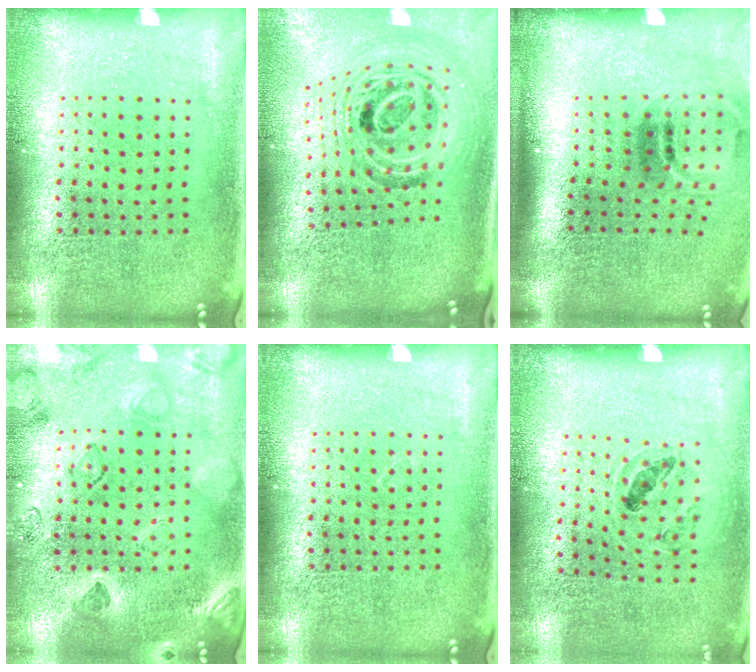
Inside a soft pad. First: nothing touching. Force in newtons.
{"total": 1.9, "press": 1.5, "slide": 1.2}
{"total": 1.9, "press": 1.2, "slide": 1.5}
{"total": 2.3, "press": 2.2, "slide": 0.8}
{"total": 0.0}
{"total": 0.9, "press": 0.9, "slide": 0.3}